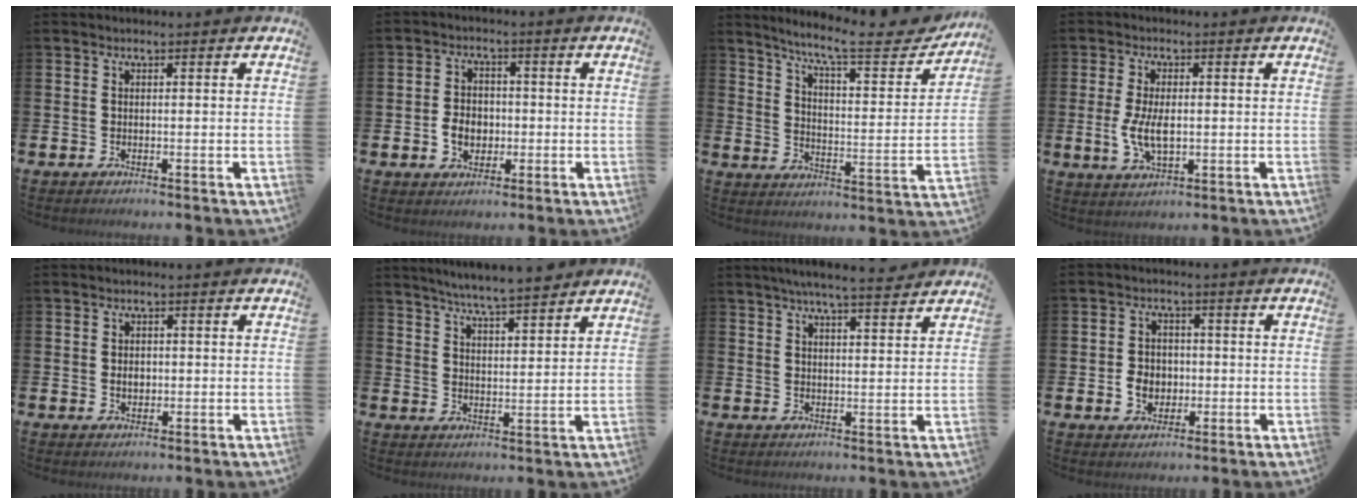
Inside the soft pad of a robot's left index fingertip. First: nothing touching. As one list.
[{"total": 4.3, "force": [-0.9, 3.4, 2.5], "torque": [-0.034, 0.001, -0.022]}, {"total": 9.5, "force": [8.1, 1.2, 4.7], "torque": [-0.109, -0.051, 0.132]}, {"total": 5.4, "force": [-0.1, 2.7, 4.6], "torque": [-0.091, 0.005, -0.003]}, {"total": 1.9, "force": [0.0, 1.4, 1.2], "torque": [-0.007, 0.001, -0.005]}, {"total": 6.1, "force": [5.9, -0.1, 1.5], "torque": [-0.043, -0.031, 0.103]}, {"total": 5.5, "force": [5.2, 0.0, 1.8], "torque": [-0.038, -0.021, 0.090]}, {"total": 4.0, "force": [-0.7, 3.4, 1.9], "torque": [-0.025, 0.001, -0.022]}]